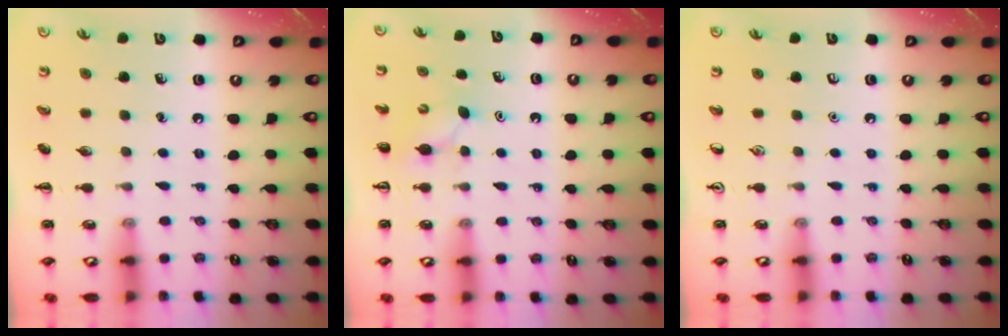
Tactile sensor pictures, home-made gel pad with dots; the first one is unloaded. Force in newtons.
{"total": 3.5, "press": 3.3, "slide": 1.3}
{"total": 0.0}